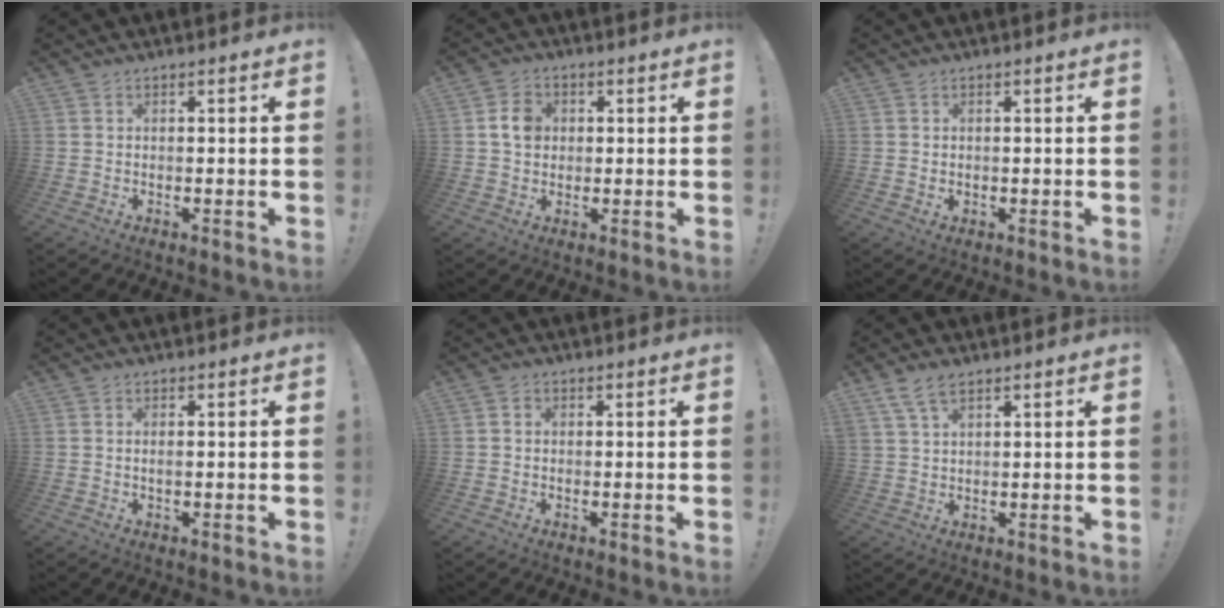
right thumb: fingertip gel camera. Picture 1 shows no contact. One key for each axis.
{"total": 7.2, "fx": 1.1, "fy": 6.0, "fz": 3.9, "tx": -0.048, "ty": 0.008, "tz": 0.022}
{"total": 0.6, "fx": 0.2, "fy": 0.6, "fz": 0.0, "tx": 0.000, "ty": 0.002, "tz": 0.005}
{"total": 0.9, "fx": -0.1, "fy": 0.1, "fz": 0.9, "tx": -0.013, "ty": -0.001, "tz": -0.004}
{"total": 1.4, "fx": -0.1, "fy": 1.2, "fz": 0.6, "tx": -0.002, "ty": 0.002, "tz": -0.003}
{"total": 5.9, "fx": 3.9, "fy": 2.5, "fz": 3.6, "tx": -0.067, "ty": -0.010, "tz": 0.075}